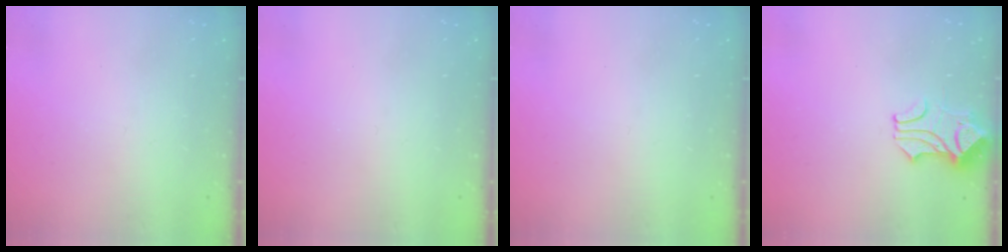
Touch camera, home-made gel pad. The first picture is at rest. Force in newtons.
{"total": 0.0}
{"total": 0.0}
{"total": 1.6, "press": 1.2, "slide": 1.0}